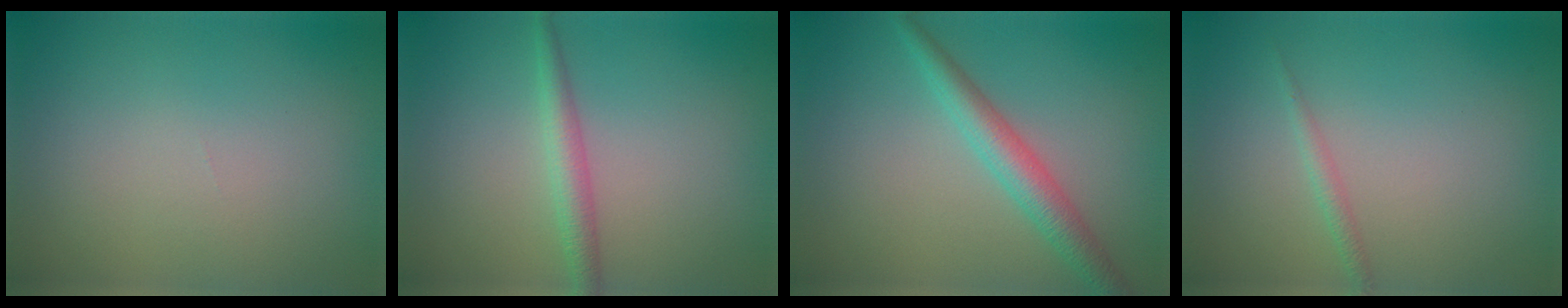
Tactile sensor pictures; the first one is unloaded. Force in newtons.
{"total": 2.2, "press": 2.2, "slide": 0.1}
{"total": 3.5, "press": 3.5, "slide": 0.1}
{"total": 1.0, "press": 1.0, "slide": 0.1}